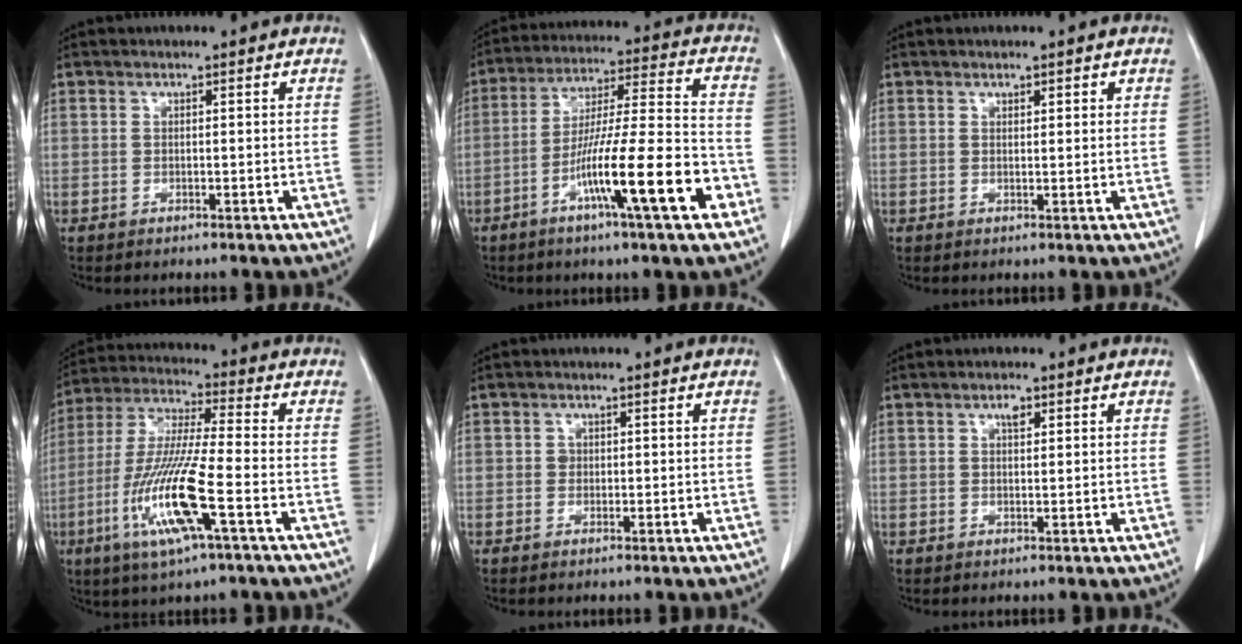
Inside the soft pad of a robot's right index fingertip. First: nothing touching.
{"total": 16.6, "force": [-7.1, 0.6, 15.0], "torque": [-0.255, -0.007, -0.120]}
{"total": 1.1, "force": [0.7, 0.3, 0.8], "torque": [-0.011, 0.001, 0.010]}
{"total": 14.5, "force": [-5.3, 0.5, 13.5], "torque": [-0.283, -0.018, -0.103]}
{"total": 0.9, "force": [-0.1, 0.8, 0.2], "torque": [0.001, 0.003, -0.001]}
{"total": 1.6, "force": [0.8, 0.7, 1.2], "torque": [-0.019, 0.000, 0.012]}